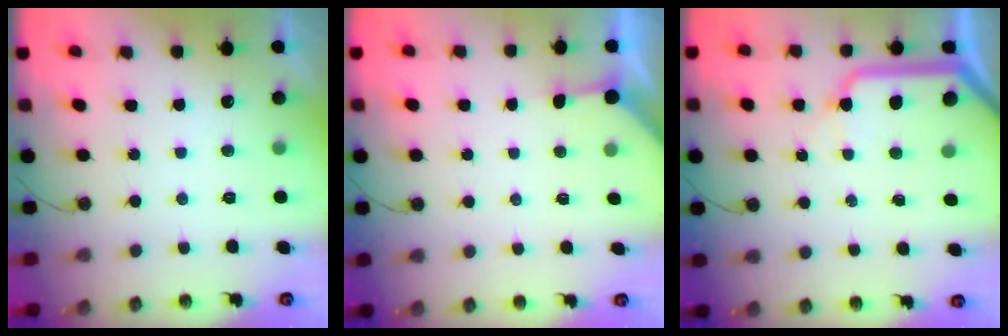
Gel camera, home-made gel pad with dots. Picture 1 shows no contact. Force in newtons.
{"total": 2.4, "press": 2.3, "slide": 0.3}
{"total": 11.9, "press": 11.8, "slide": 1.9}